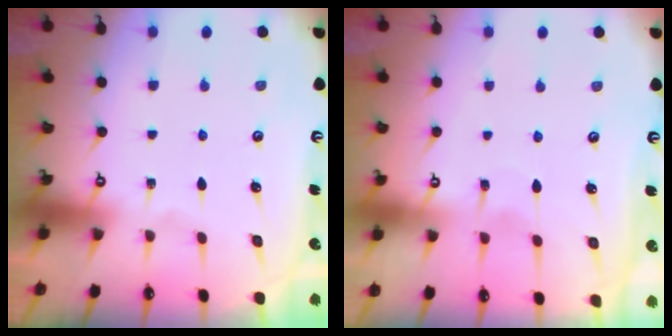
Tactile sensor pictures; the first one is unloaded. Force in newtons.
{"total": 5.8, "press": 5.8, "slide": 0.6}